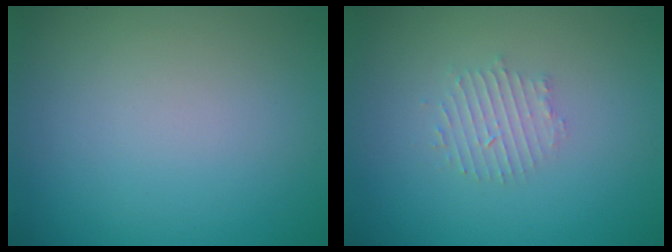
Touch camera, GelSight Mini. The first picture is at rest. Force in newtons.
{"total": 1.8, "press": 1.7, "slide": 0.4}